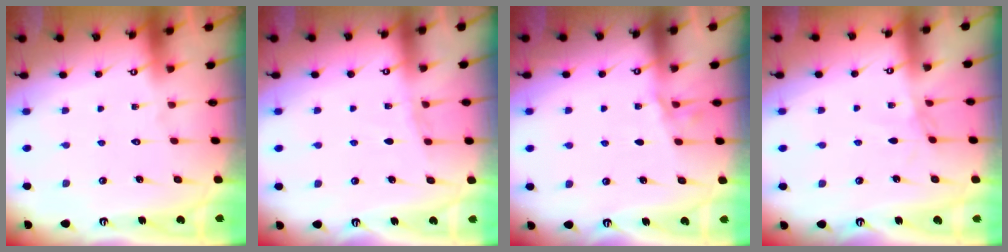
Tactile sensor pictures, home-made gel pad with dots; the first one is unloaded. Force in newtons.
{"total": 3.3, "press": 3.3, "slide": 0.4}
{"total": 3.5, "press": 3.4, "slide": 0.5}
{"total": 1.4, "press": 1.3, "slide": 0.3}